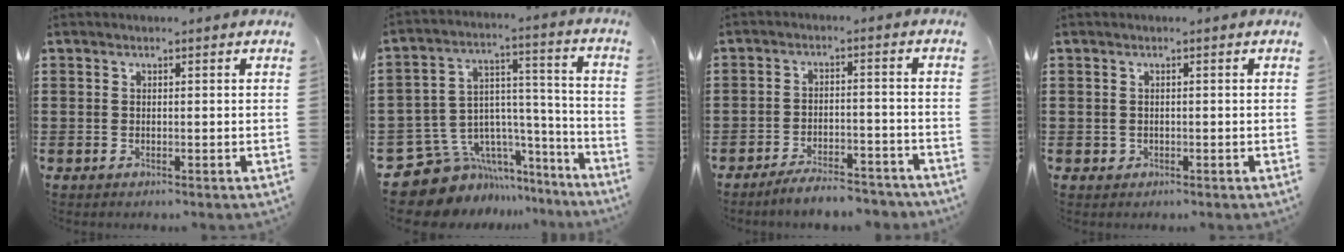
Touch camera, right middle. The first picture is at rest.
{"total": 10.2, "force": [-8.0, 5.9, 2.4], "torque": [-0.076, 0.000, -0.146]}
{"total": 5.2, "force": [-4.8, 0.4, 1.8], "torque": [-0.036, -0.002, -0.094]}
{"total": 0.6, "force": [-0.1, 0.6, 0.1], "torque": [-0.005, 0.004, -0.003]}